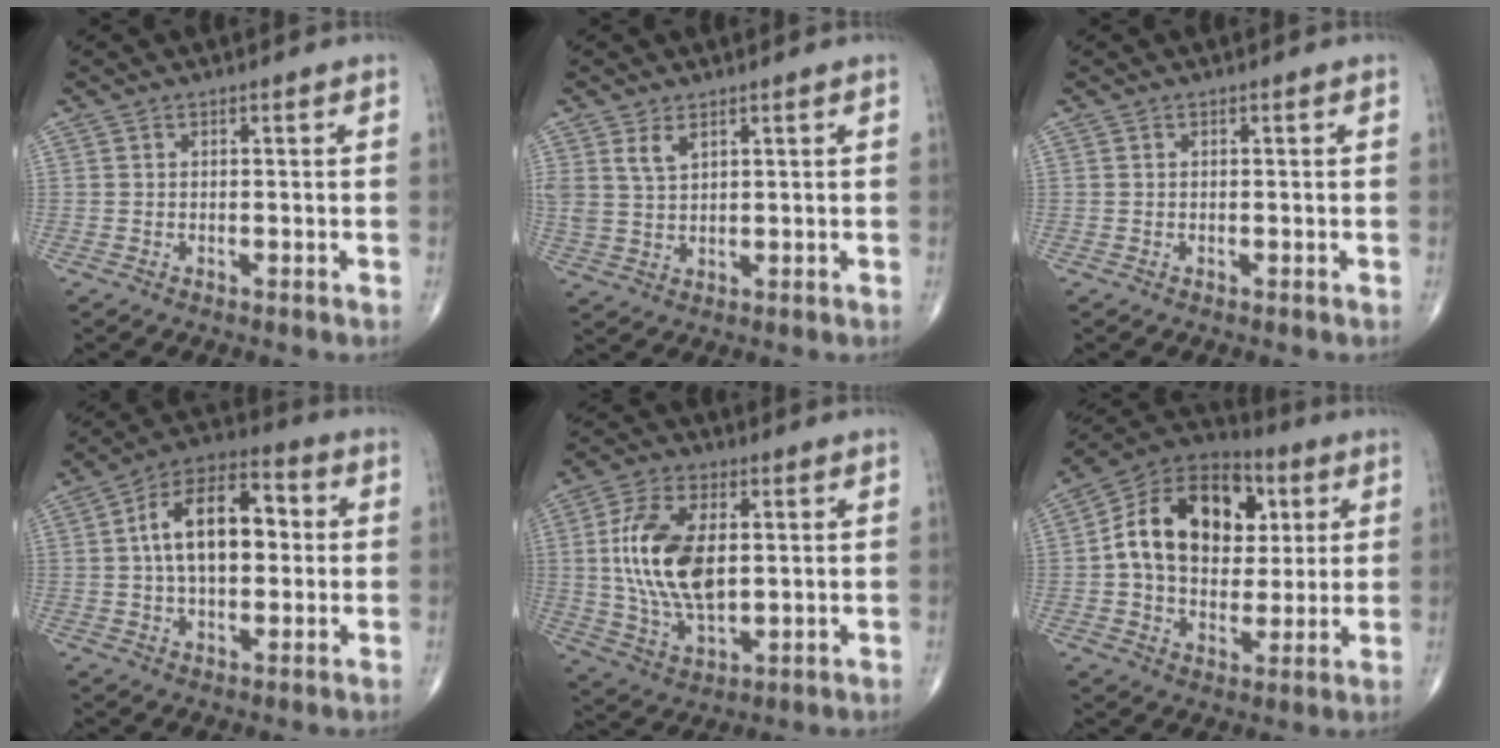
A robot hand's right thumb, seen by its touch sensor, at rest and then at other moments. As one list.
[{"total": 3.9, "force": [2.3, 2.0, 2.5], "torque": [-0.049, -0.010, 0.052]}, {"total": 0.0}, {"total": 15.6, "force": [1.6, 8.9, 12.8], "torque": [-0.194, 0.029, 0.018]}, {"total": 16.3, "force": [1.8, 8.8, 13.6], "torque": [-0.260, -0.006, 0.041]}, {"total": 20.8, "force": [3.9, 14.6, 14.2], "torque": [-0.206, 0.014, 0.062]}]